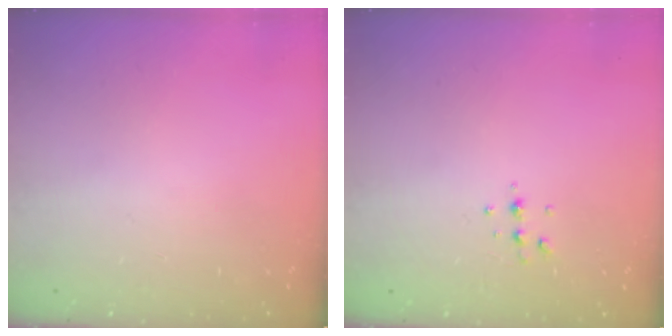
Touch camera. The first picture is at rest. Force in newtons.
{"total": 4.7, "press": 4.6, "slide": 1.0}